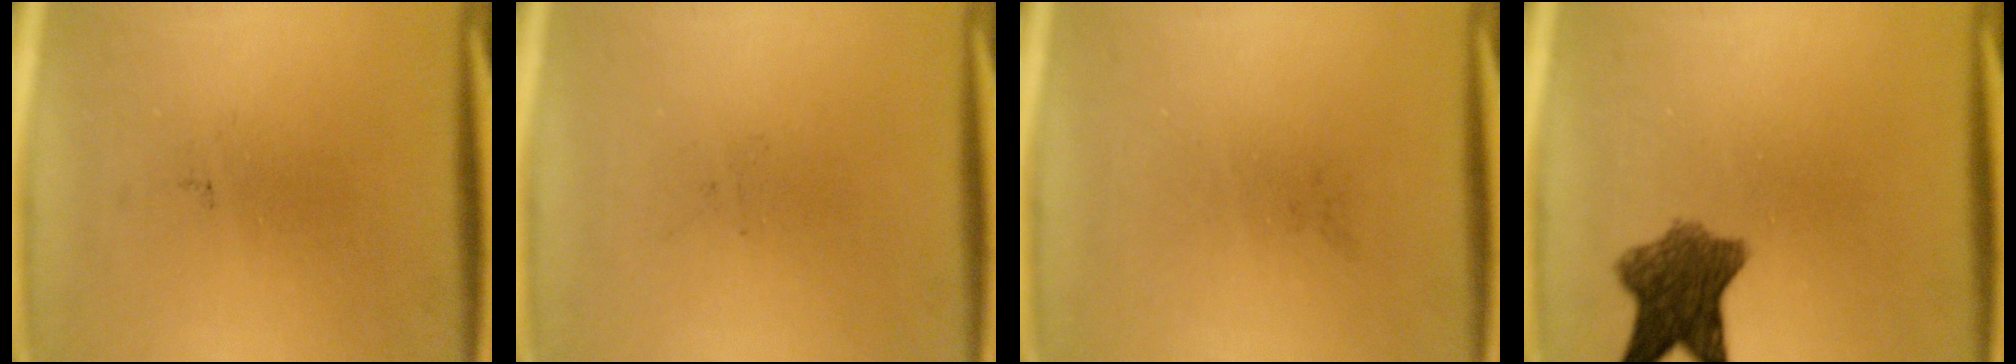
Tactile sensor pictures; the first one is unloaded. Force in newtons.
{"total": 0.0}
{"total": 0.0}
{"total": 7.9}